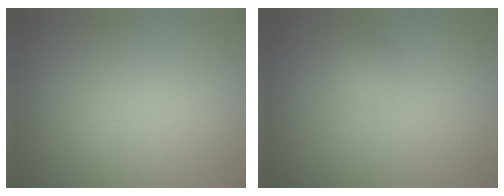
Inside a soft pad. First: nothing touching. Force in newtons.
{"total": 0.8, "press": 0.8, "slide": 0.0}